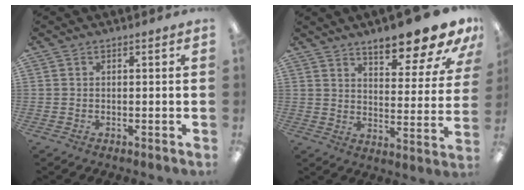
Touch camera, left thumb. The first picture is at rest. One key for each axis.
{"total": 14.1, "fx": 11.7, "fy": 3.3, "fz": 7.1, "tx": -0.092, "ty": -0.087, "tz": 0.196}